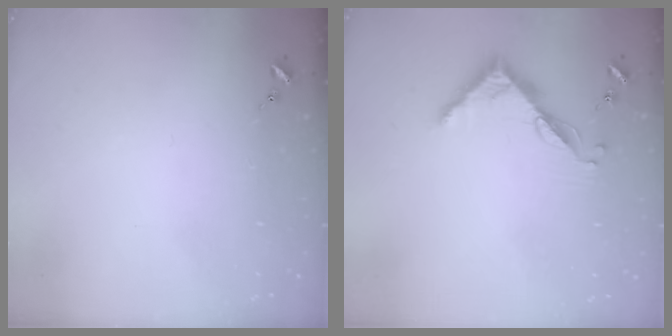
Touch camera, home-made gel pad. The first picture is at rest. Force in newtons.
{"total": 7.6, "press": 7.5, "slide": 0.6}